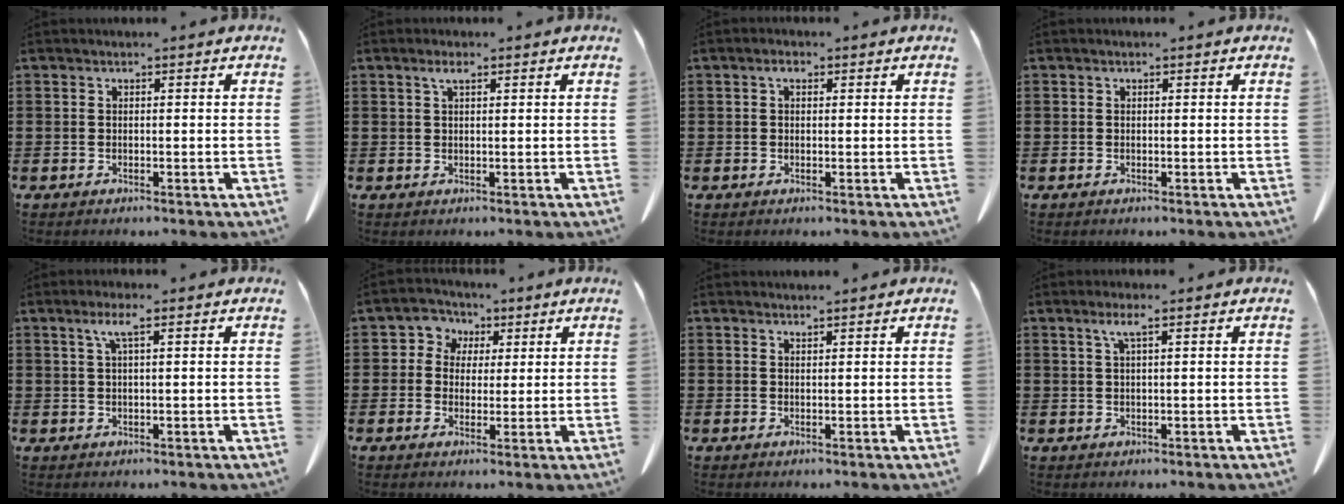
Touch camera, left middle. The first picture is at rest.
{"total": 1.9, "force": [1.0, 0.6, 1.5], "torque": [-0.033, 0.003, 0.016]}
{"total": 1.6, "force": [0.6, 0.9, 1.2], "torque": [-0.027, 0.009, 0.009]}
{"total": 0.0}
{"total": 2.9, "force": [1.3, 0.4, 2.6], "torque": [-0.055, 0.006, 0.021]}
{"total": 3.8, "force": [1.0, 3.6, 0.4], "torque": [-0.032, 0.010, 0.013]}
{"total": 0.9, "force": [0.9, 0.1, 0.1], "torque": [-0.005, -0.001, 0.018]}
{"total": 2.3, "force": [1.1, 0.3, 2.0], "torque": [-0.044, 0.003, 0.019]}